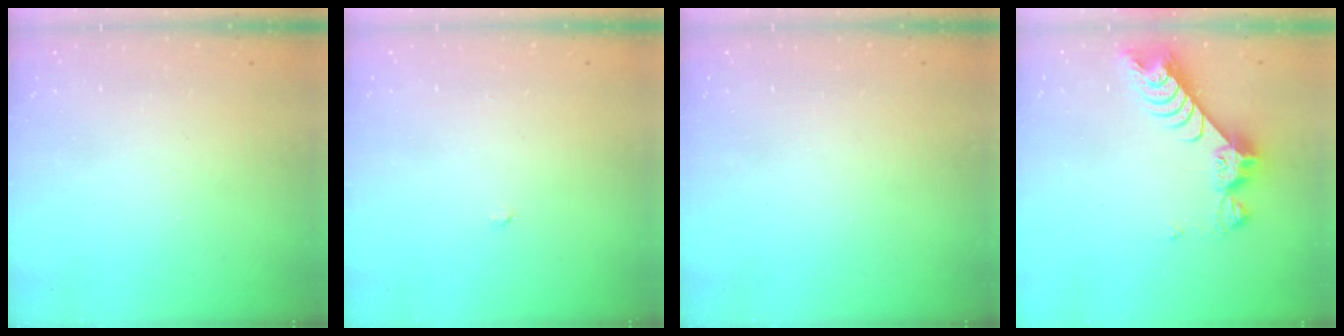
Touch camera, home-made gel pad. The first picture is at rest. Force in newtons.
{"total": 2.9, "press": 2.9, "slide": 0.3}
{"total": 0.0}
{"total": 9.0, "press": 8.9, "slide": 0.9}